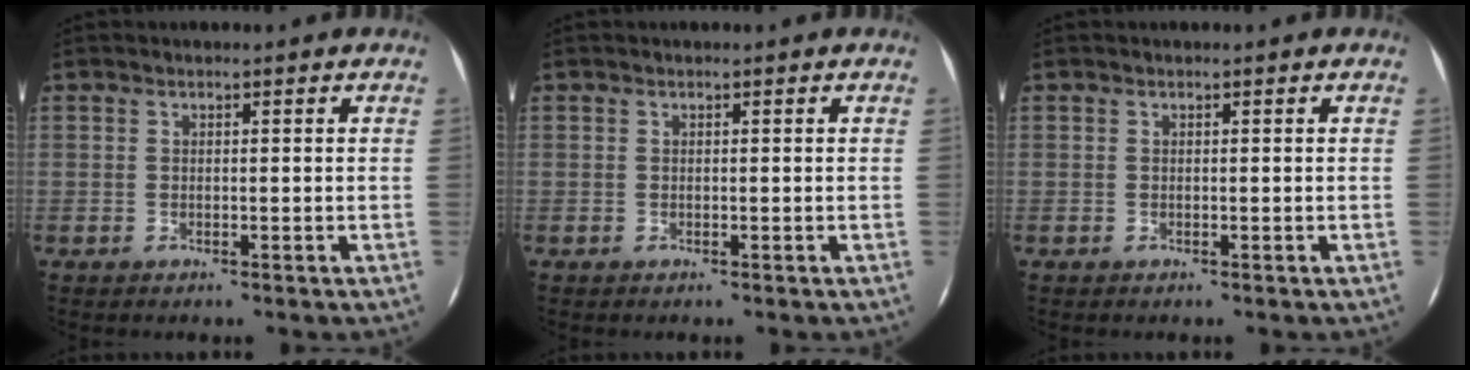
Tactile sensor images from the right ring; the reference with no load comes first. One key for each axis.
{"total": 0.0}
{"total": 0.0}